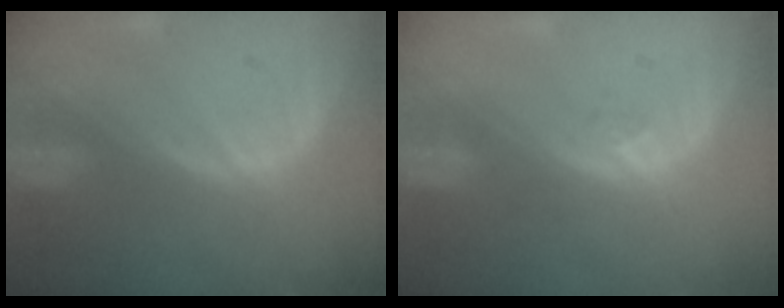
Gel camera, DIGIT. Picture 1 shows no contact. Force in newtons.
{"total": 1.9, "press": 1.6, "slide": 1.0}